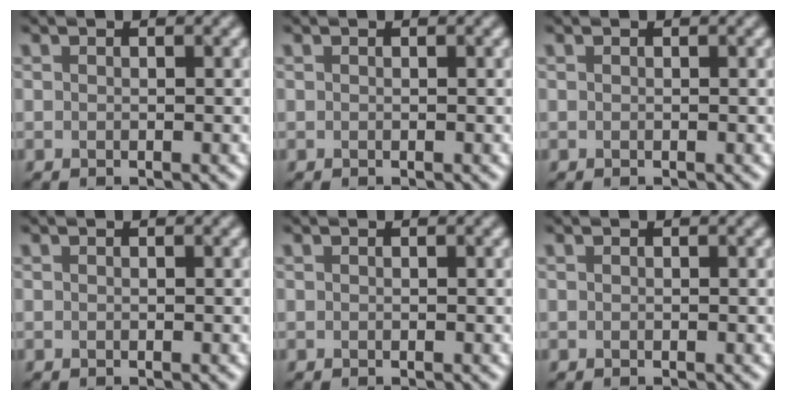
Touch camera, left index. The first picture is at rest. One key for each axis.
{"total": 0.0}
{"total": 0.0}
{"total": 0.0}
{"total": 0.0}
{"total": 0.0}